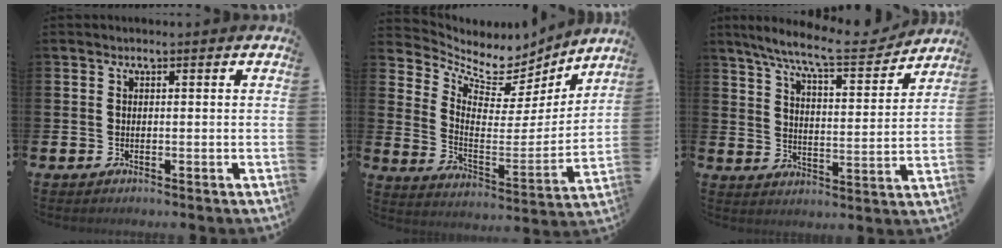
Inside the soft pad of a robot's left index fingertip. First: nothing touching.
{"total": 7.4, "force": [6.4, 3.3, 1.6], "torque": [-0.053, -0.055, 0.107]}
{"total": 9.4, "force": [8.3, 1.1, 4.3], "torque": [-0.107, -0.045, 0.141]}